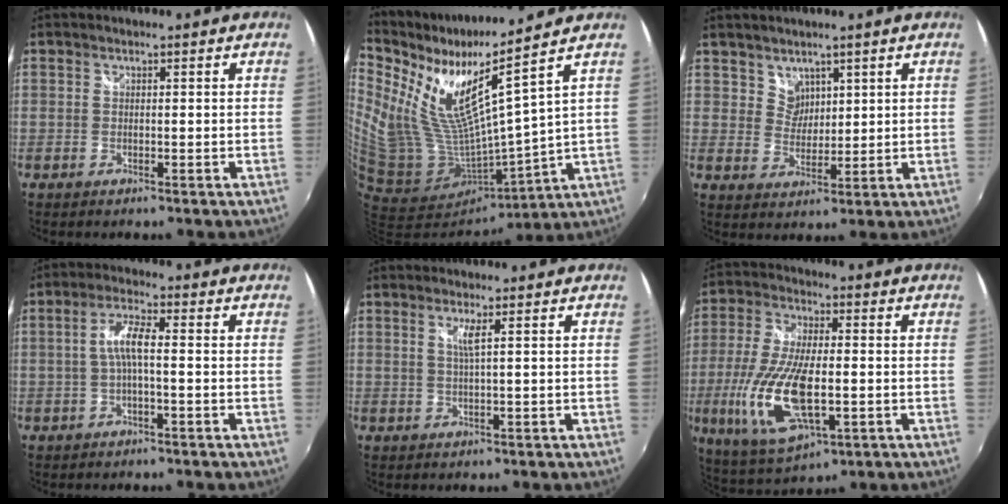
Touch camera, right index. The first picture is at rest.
{"total": 16.2, "force": [9.8, 1.6, 12.9], "torque": [-0.213, -0.016, 0.212]}
{"total": 3.9, "force": [3.0, 2.6, 0.2], "torque": [0.010, 0.009, 0.057]}
{"total": 4.7, "force": [-0.7, 0.7, 4.6], "torque": [-0.095, 0.009, -0.012]}
{"total": 1.9, "force": [0.9, -0.7, 1.4], "torque": [-0.028, -0.001, 0.018]}
{"total": 17.1, "force": [-3.4, 6.5, 15.4], "torque": [-0.328, -0.017, -0.058]}